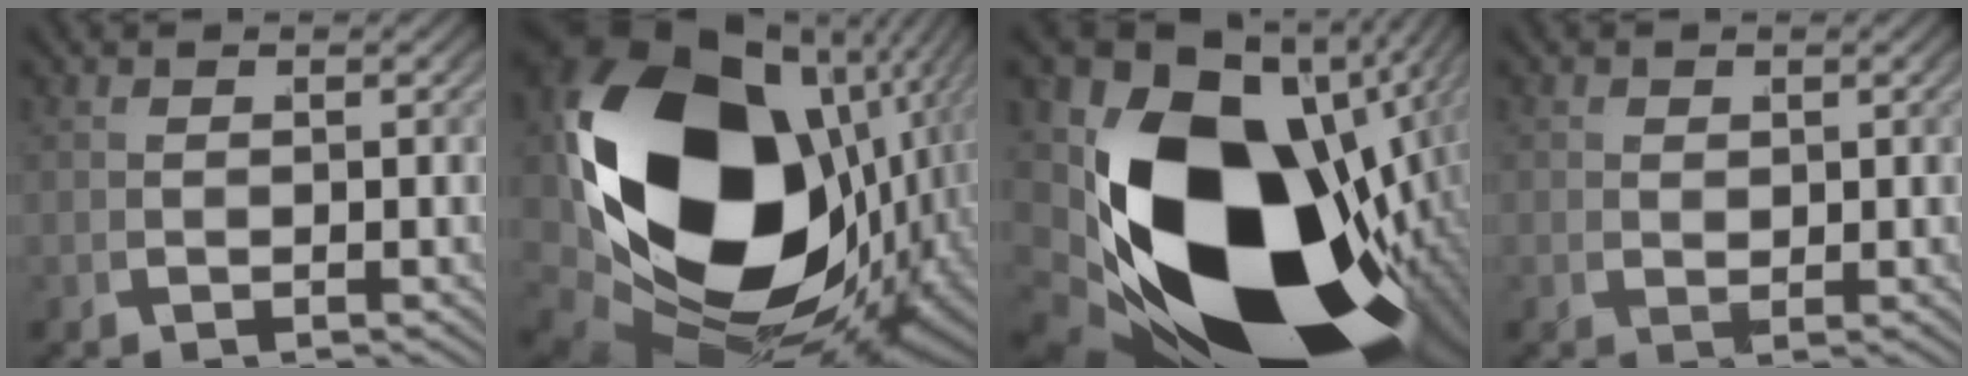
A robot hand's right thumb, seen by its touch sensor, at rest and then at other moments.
{"total": 31.6, "force": [-3.0, 19.7, 24.6], "torque": [-0.427, -0.059, -0.009]}
{"total": 32.7, "force": [-6.0, 19.3, 25.7], "torque": [-0.438, -0.080, -0.059]}
{"total": 1.1, "force": [0.6, 0.9, 0.2], "torque": [0.002, -0.007, 0.016]}